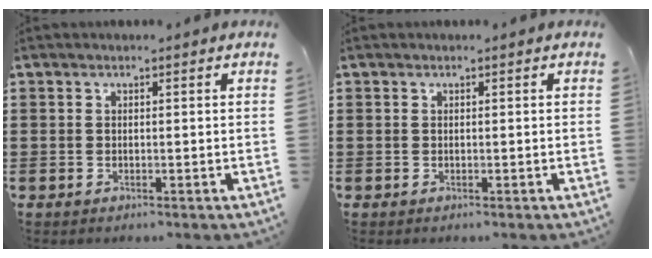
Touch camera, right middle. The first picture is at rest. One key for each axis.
{"total": 0.0}